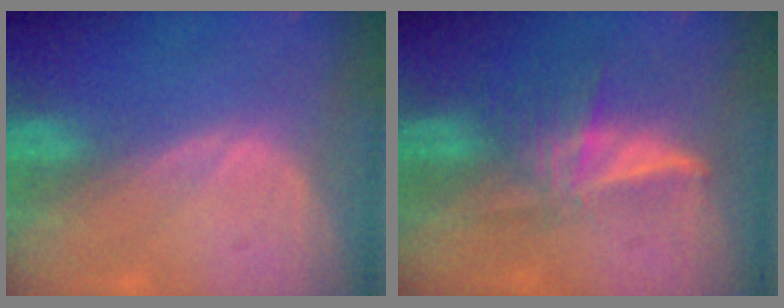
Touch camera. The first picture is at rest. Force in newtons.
{"total": 5.9, "press": 5.3, "slide": 2.4}